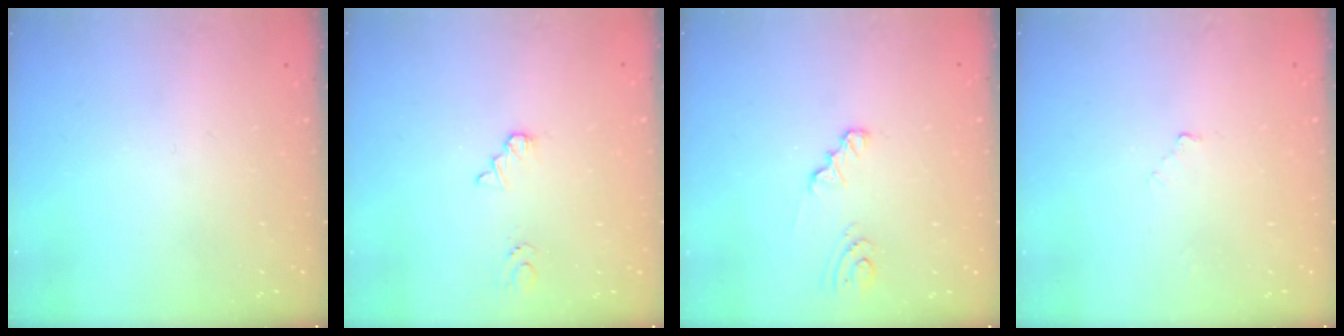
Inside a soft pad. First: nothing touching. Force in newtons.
{"total": 1.3, "press": 1.3, "slide": 0.2}
{"total": 3.2, "press": 3.2, "slide": 0.3}
{"total": 2.8, "press": 2.8, "slide": 0.4}